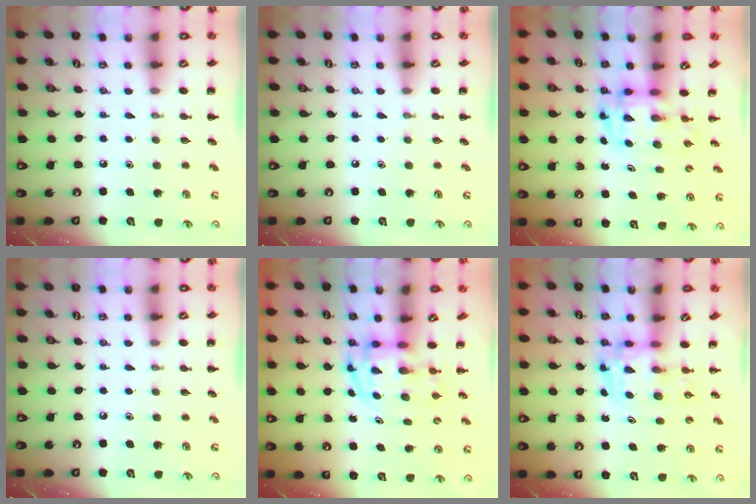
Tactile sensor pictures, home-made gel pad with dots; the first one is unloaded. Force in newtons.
{"total": 0.0}
{"total": 2.9, "press": 2.9, "slide": 0.6}
{"total": 0.0}
{"total": 3.7, "press": 3.6, "slide": 0.7}
{"total": 3.6, "press": 3.6, "slide": 0.6}